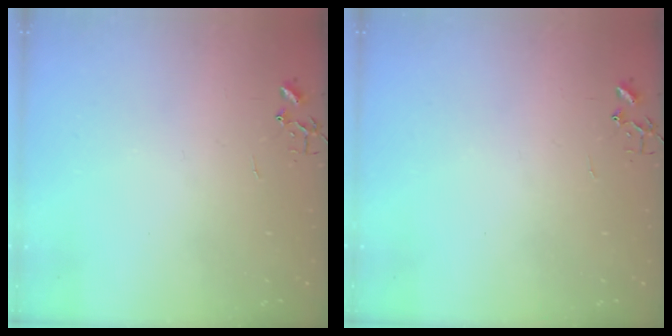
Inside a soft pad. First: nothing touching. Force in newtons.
{"total": 0.0}